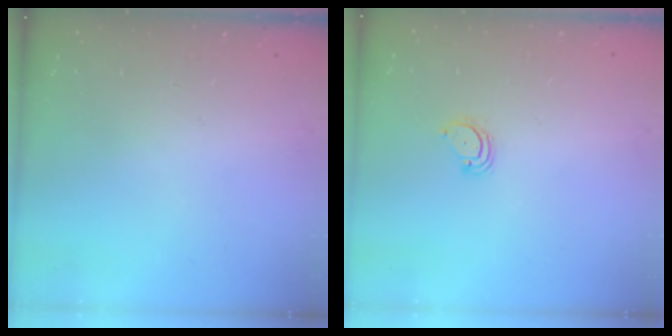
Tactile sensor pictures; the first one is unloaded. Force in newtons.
{"total": 3.9, "press": 3.9, "slide": 0.2}